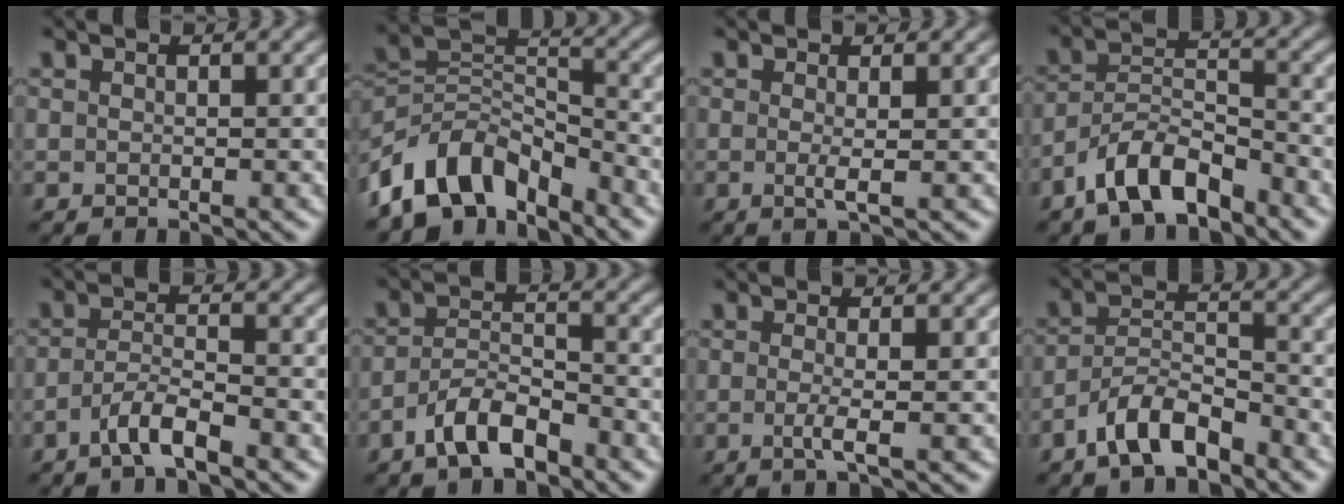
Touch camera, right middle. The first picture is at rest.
{"total": 8.5, "force": [-6.1, 4.3, 4.1], "torque": [-0.055, 0.002, -0.129]}
{"total": 1.4, "force": [0.0, 0.2, 1.3], "torque": [-0.027, -0.004, -0.003]}
{"total": 5.8, "force": [-4.1, 2.3, 3.3], "torque": [-0.055, 0.005, -0.082]}
{"total": 3.2, "force": [-2.2, 0.5, 2.3], "torque": [-0.046, 0.006, -0.048]}
{"total": 4.3, "force": [-3.0, 1.6, 2.7], "torque": [-0.050, 0.008, -0.059]}
{"total": 2.0, "force": [-0.3, 0.5, 1.9], "torque": [-0.036, -0.008, -0.011]}
{"total": 4.9, "force": [-3.5, 1.8, 2.9], "torque": [-0.050, 0.007, -0.070]}